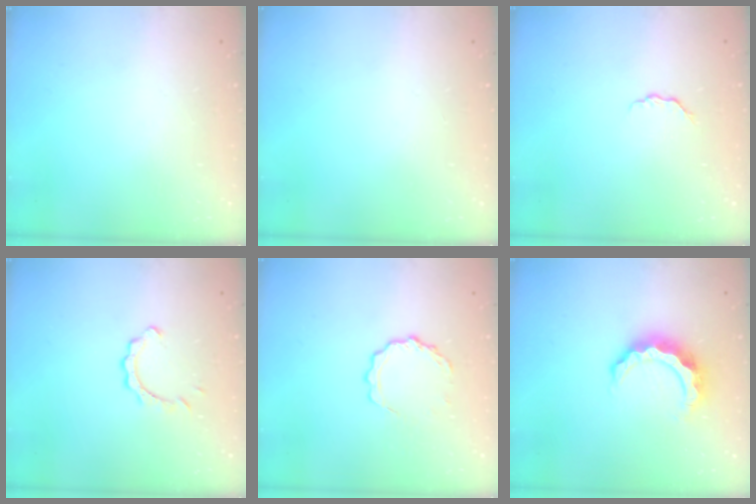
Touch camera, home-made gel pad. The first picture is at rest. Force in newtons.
{"total": 0.0}
{"total": 3.5, "press": 3.5, "slide": 0.3}
{"total": 3.8, "press": 3.7, "slide": 0.2}
{"total": 6.8, "press": 6.8, "slide": 0.4}
{"total": 8.3, "press": 8.3, "slide": 0.6}